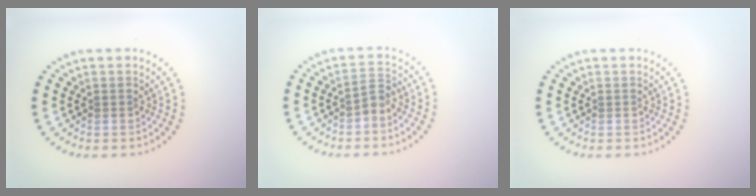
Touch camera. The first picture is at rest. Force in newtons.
{"total": 1.4, "press": 1.3, "slide": 0.7}
{"total": 0.0}